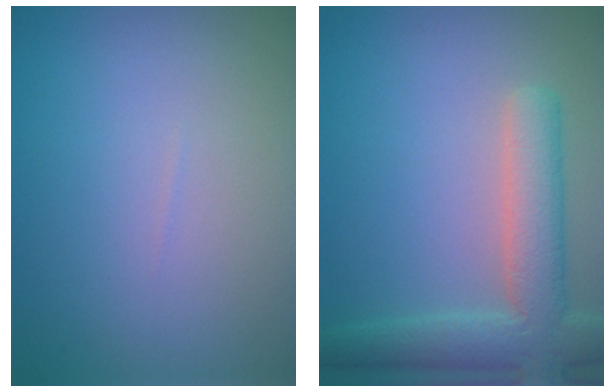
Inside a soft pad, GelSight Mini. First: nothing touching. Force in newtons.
{"total": 5.7, "press": 5.7, "slide": 0.6}